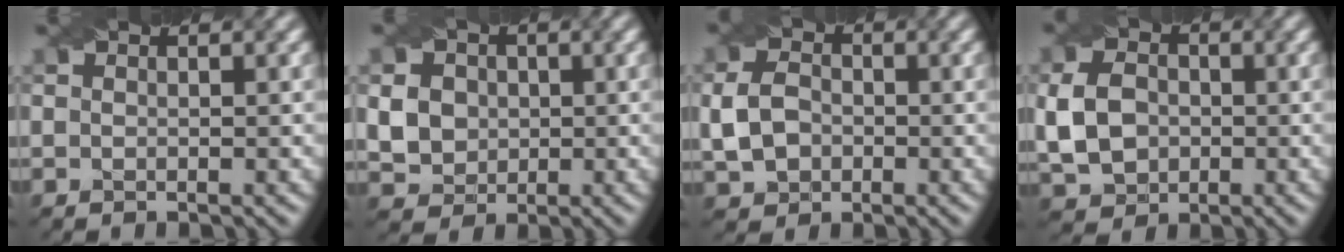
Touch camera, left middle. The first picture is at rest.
{"total": 5.4, "force": [0.3, 4.7, 2.5], "torque": [-0.061, 0.012, 0.000]}
{"total": 3.9, "force": [-0.8, 3.1, 2.2], "torque": [-0.053, 0.002, -0.018]}
{"total": 5.6, "force": [-0.8, 4.4, 3.4], "torque": [-0.080, 0.002, -0.022]}